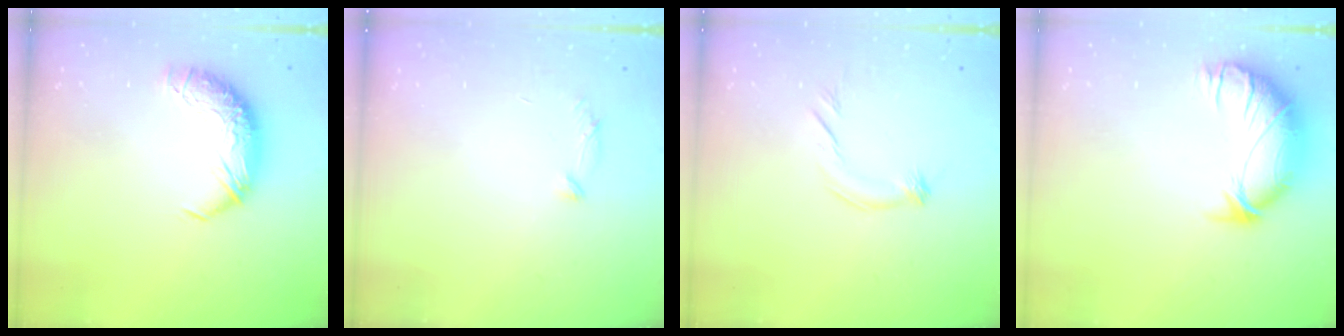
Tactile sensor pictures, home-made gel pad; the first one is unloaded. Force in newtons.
{"total": 7.3, "press": 7.3, "slide": 0.6}
{"total": 4.5, "press": 4.3, "slide": 1.2}
{"total": 3.2, "press": 2.5, "slide": 2.0}